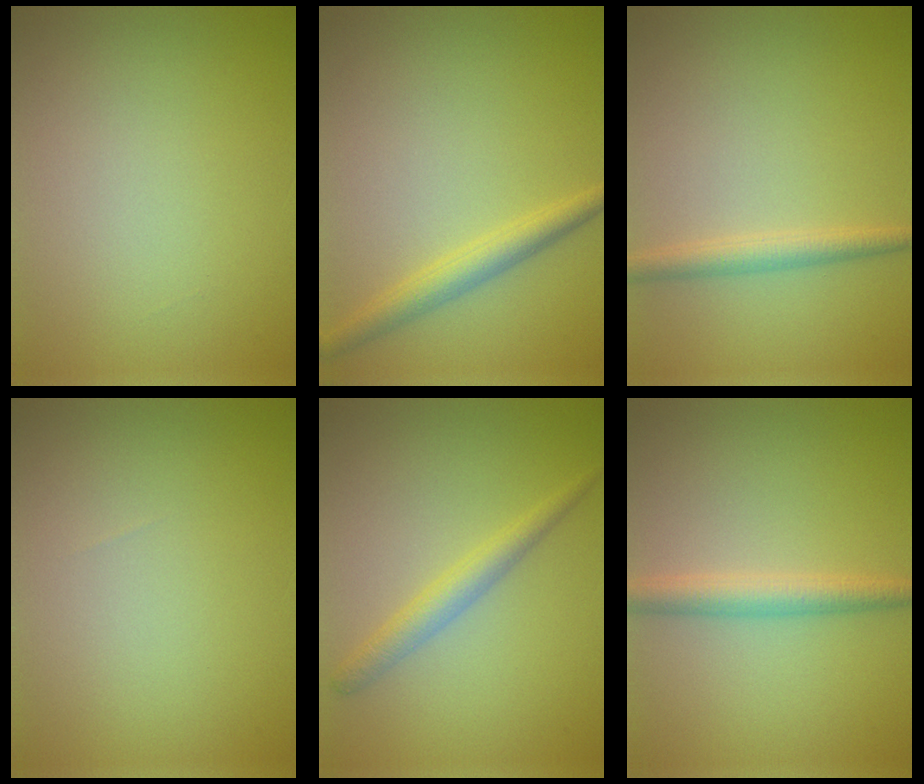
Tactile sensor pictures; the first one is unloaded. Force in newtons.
{"total": 2.7, "press": 2.7, "slide": 0.1}
{"total": 2.2, "press": 2.2, "slide": 0.1}
{"total": 0.0}
{"total": 2.4, "press": 2.4, "slide": 0.1}
{"total": 3.0, "press": 3.0, "slide": 0.1}